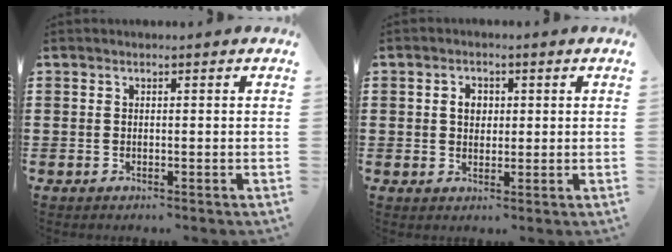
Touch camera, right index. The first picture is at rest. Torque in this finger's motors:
{"motor_torque": [0.22, 0.38, 0.29, 0.07]}